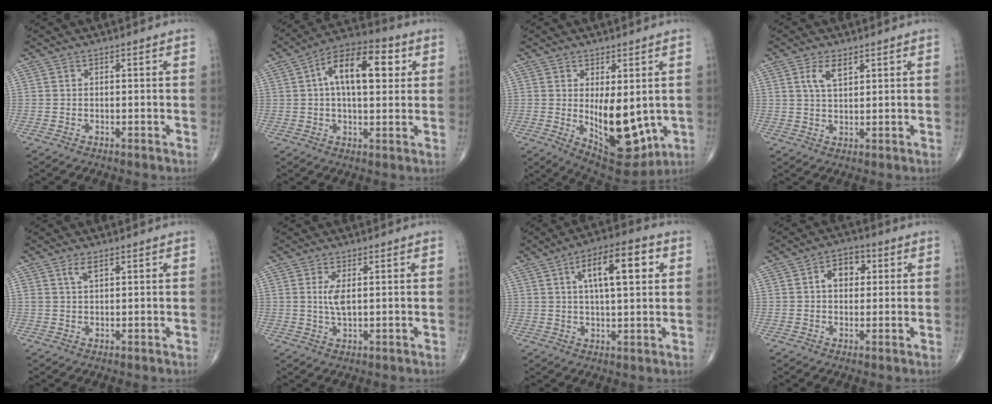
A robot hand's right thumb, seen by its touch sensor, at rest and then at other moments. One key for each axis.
{"total": 14.7, "fx": 3.5, "fy": 7.1, "fz": 12.3, "tx": -0.184, "ty": 0.019, "tz": 0.050}
{"total": 13.9, "fx": -1.0, "fy": 6.7, "fz": 12.1, "tx": -0.146, "ty": -0.024, "tz": 0.009}
{"total": 4.1, "fx": 2.1, "fy": 1.9, "fz": 3.1, "tx": -0.054, "ty": -0.007, "tz": 0.041}
{"total": 2.3, "fx": 1.3, "fy": 0.9, "fz": 1.7, "tx": -0.034, "ty": -0.003, "tz": 0.029}
{"total": 3.6, "fx": 0.7, "fy": 1.3, "fz": 3.4, "tx": -0.074, "ty": -0.008, "tz": 0.018}
{"total": 12.7, "fx": 3.9, "fy": 4.5, "fz": 11.2, "tx": -0.165, "ty": 0.008, "tz": 0.057}
{"total": 5.8, "fx": 1.3, "fy": 4.0, "fz": 4.0, "tx": -0.040, "ty": 0.009, "tz": 0.012}